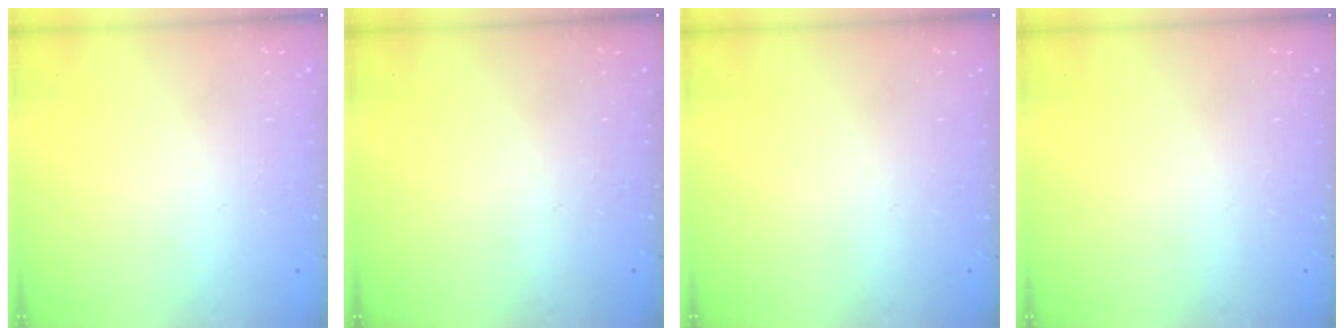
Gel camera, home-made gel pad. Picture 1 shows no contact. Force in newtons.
{"total": 0.0}
{"total": 0.0}
{"total": 0.0}